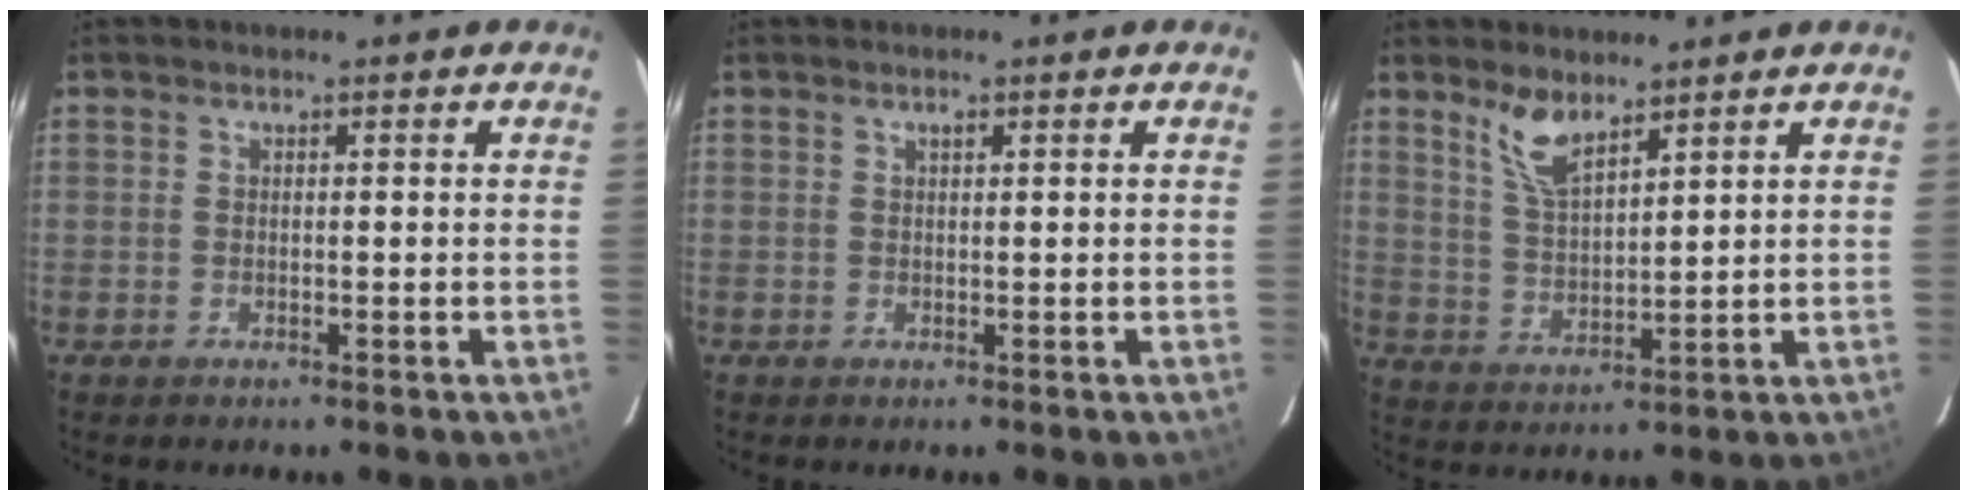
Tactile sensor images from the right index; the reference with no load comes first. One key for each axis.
{"total": 0.6, "fx": 0.4, "fy": 0.2, "fz": 0.3, "tx": -0.004, "ty": 0.002, "tz": 0.008}
{"total": 6.8, "fx": 5.0, "fy": 2.1, "fz": 4.0, "tx": -0.078, "ty": -0.001, "tz": 0.105}